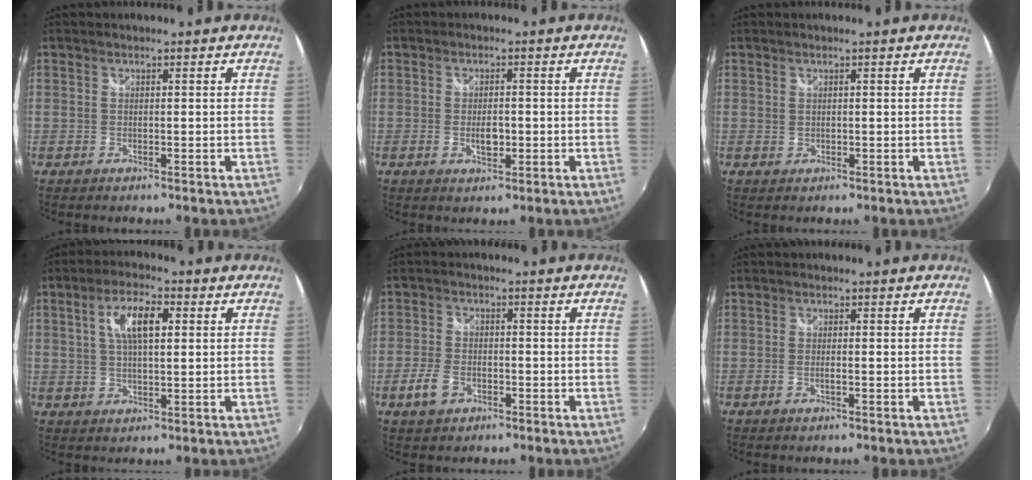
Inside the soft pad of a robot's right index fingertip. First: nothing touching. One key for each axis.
{"total": 3.2, "fx": -0.7, "fy": 1.7, "fz": 2.6, "tx": -0.044, "ty": -0.003, "tz": -0.012}
{"total": 0.5, "fx": 0.3, "fy": 0.4, "fz": 0.2, "tx": -0.001, "ty": 0.000, "tz": 0.006}
{"total": 7.3, "fx": 2.1, "fy": 2.7, "fz": 6.4, "tx": -0.117, "ty": 0.011, "tz": 0.039}
{"total": 5.3, "fx": -2.7, "fy": 3.3, "fz": 3.1, "tx": -0.078, "ty": -0.002, "tz": -0.050}
{"total": 1.7, "fx": -0.6, "fy": 0.3, "fz": 1.6, "tx": -0.032, "ty": -0.002, "tz": -0.011}